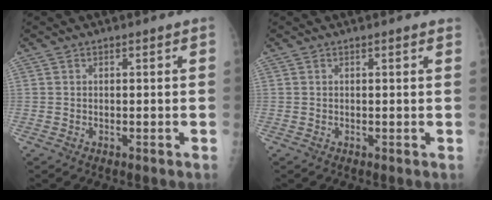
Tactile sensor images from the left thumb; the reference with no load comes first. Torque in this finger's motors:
{"motor_torque": [0.66, 0.46, 0.09, -0.25, 0.01]}